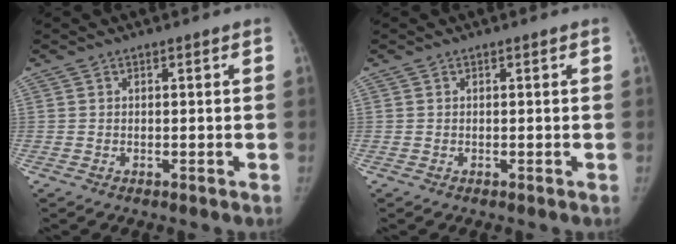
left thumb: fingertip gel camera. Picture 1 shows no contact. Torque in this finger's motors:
{"motor_torque": [0.00, 0.00, 0.23, -0.23, 0.03]}